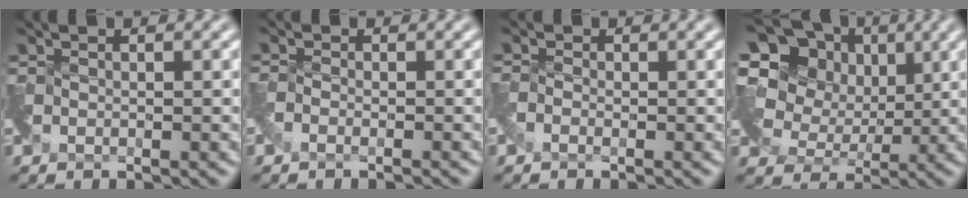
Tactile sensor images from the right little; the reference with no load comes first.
{"total": 1.3, "force": [-1.3, -0.1, -0.4], "torque": [0.007, -0.004, -0.031]}
{"total": 0.8, "force": [-0.6, -0.2, -0.4], "torque": [0.004, 0.000, -0.018]}
{"total": 14.8, "force": [6.7, 10.8, 7.5], "torque": [-0.170, 0.051, 0.099]}